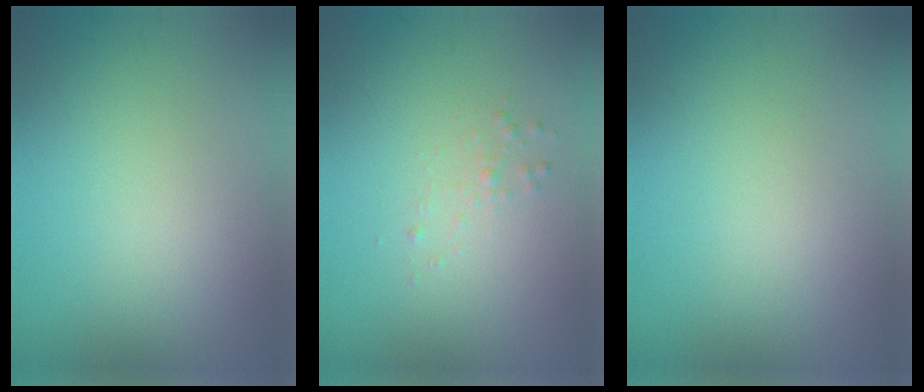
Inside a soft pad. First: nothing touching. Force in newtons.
{"total": 0.7, "press": 0.7, "slide": 0.1}
{"total": 0.0}